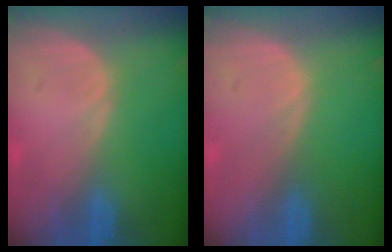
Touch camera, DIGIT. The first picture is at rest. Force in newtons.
{"total": 0.0}